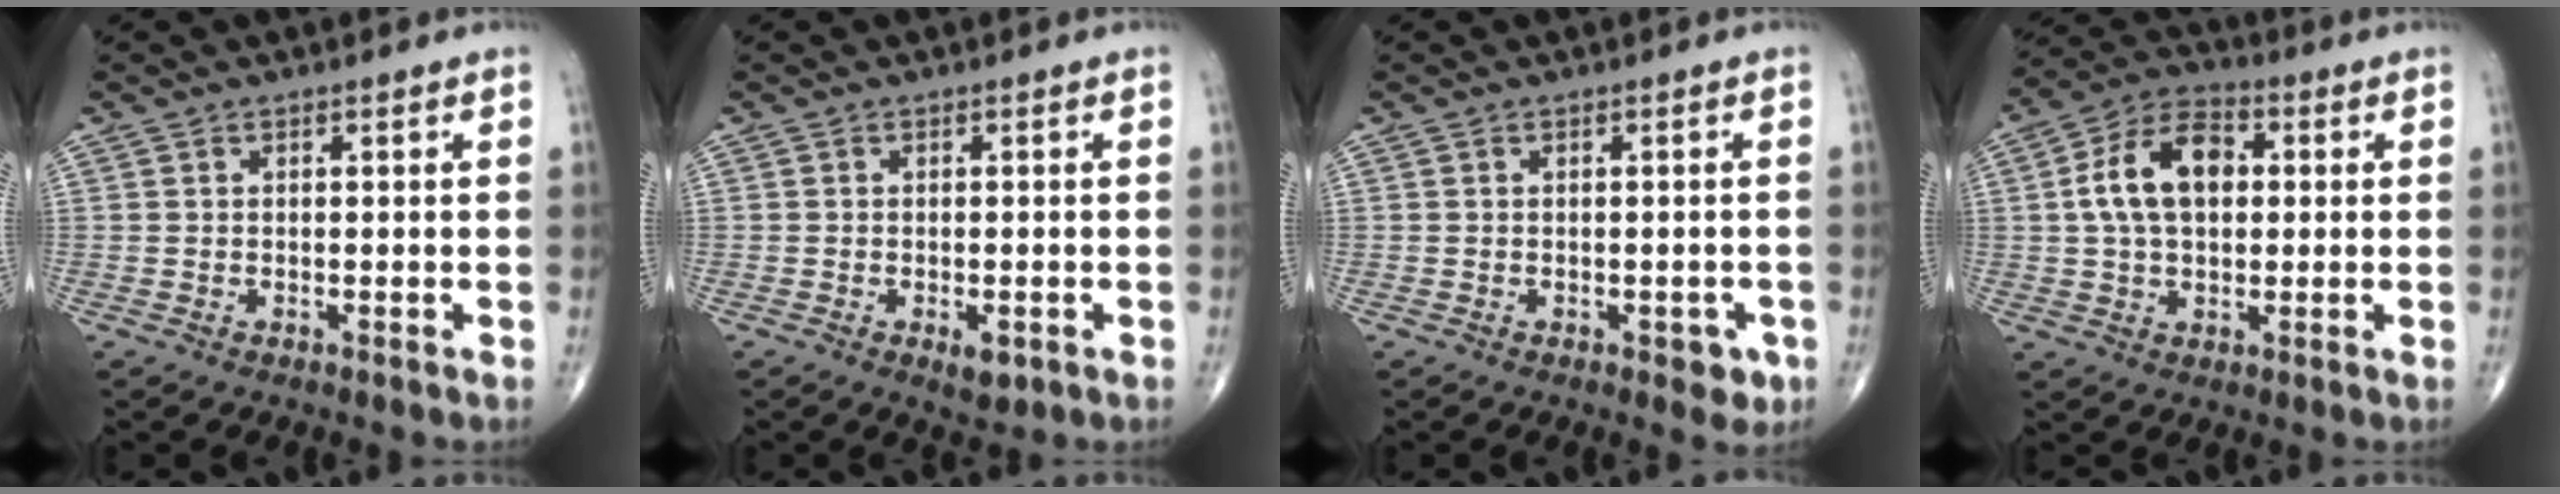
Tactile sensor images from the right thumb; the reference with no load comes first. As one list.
[{"total": 2.8, "force": [-1.1, 1.3, 2.3], "torque": [-0.029, -0.002, -0.011]}, {"total": 3.2, "force": [-1.3, 1.7, 2.3], "torque": [-0.010, 0.004, -0.012]}, {"total": 12.6, "force": [1.7, 7.9, 9.7], "torque": [-0.166, 0.022, 0.023]}]